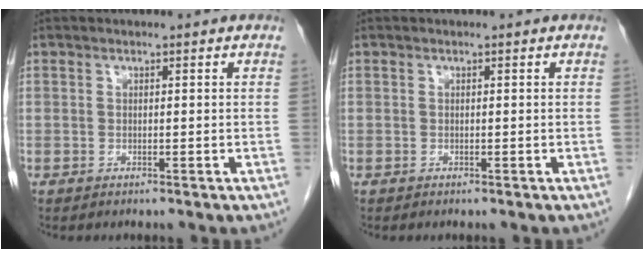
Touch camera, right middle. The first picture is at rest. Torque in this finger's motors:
{"motor_torque": [0.13, -0.12, -0.01, 0.01]}